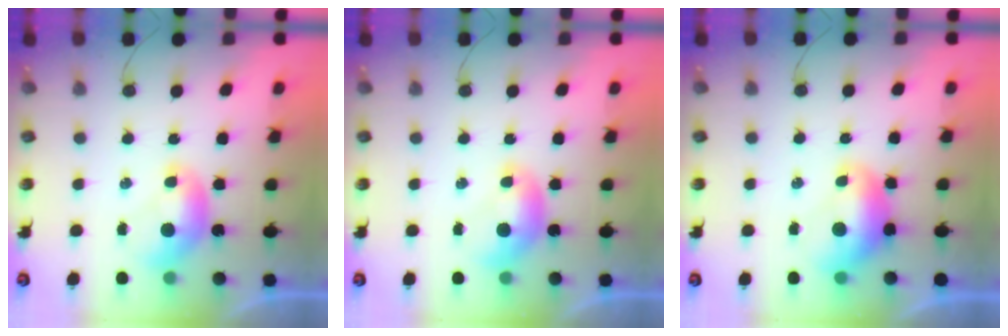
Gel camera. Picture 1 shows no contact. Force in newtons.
{"total": 0.0}
{"total": 1.6, "press": 1.4, "slide": 0.6}